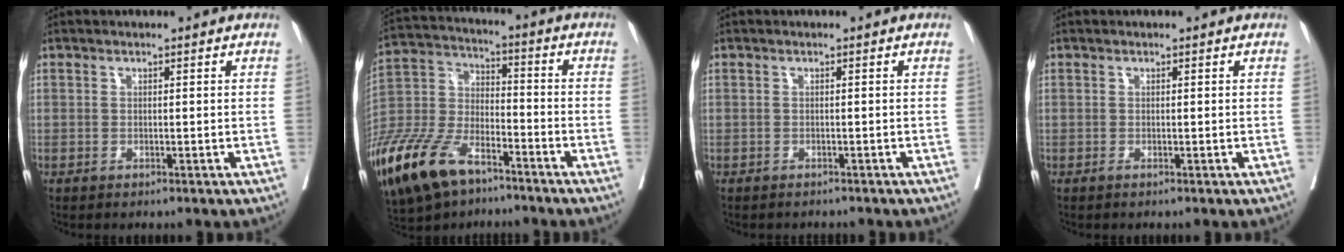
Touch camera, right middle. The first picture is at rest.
{"total": 23.0, "force": [-14.9, 10.2, 14.1], "torque": [-0.387, -0.042, -0.287]}
{"total": 2.6, "force": [-2.4, 0.9, 0.4], "torque": [-0.005, -0.006, -0.037]}
{"total": 0.0}